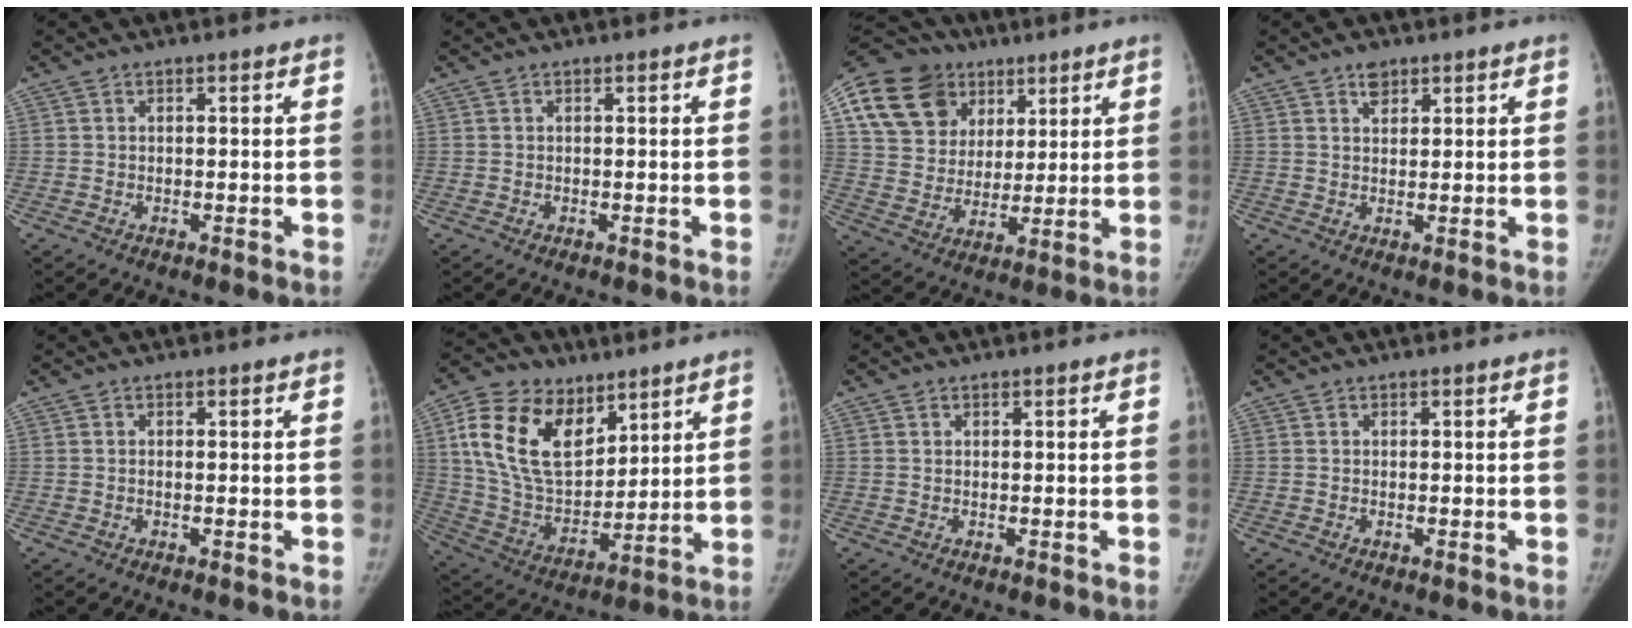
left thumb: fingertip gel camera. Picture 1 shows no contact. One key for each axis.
{"total": 0.0}
{"total": 19.3, "fx": 8.9, "fy": 15.4, "fz": 7.6, "tx": -0.116, "ty": 0.010, "tz": 0.166}
{"total": 2.4, "fx": 1.7, "fy": 1.5, "fz": 1.0, "tx": -0.001, "ty": -0.010, "tz": 0.025}
{"total": 0.0}
{"total": 20.1, "fx": 9.2, "fy": 12.4, "fz": 12.9, "tx": -0.217, "ty": -0.034, "tz": 0.179}
{"total": 0.0}
{"total": 0.0}